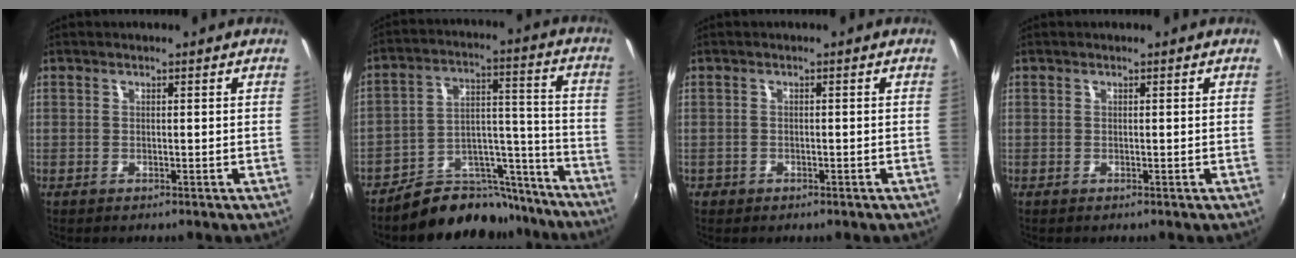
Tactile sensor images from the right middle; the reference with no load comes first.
{"total": 14.7, "force": [-13.2, 6.0, 2.6], "torque": [-0.027, 0.065, -0.191]}
{"total": 1.6, "force": [-1.0, 1.2, 0.5], "torque": [-0.014, -0.002, -0.014]}
{"total": 0.0}